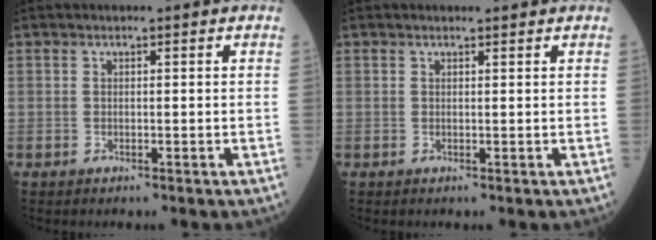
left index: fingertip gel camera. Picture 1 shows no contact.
{"total": 1.2, "force": [1.2, 0.1, 0.2], "torque": [-0.009, 0.004, 0.017]}